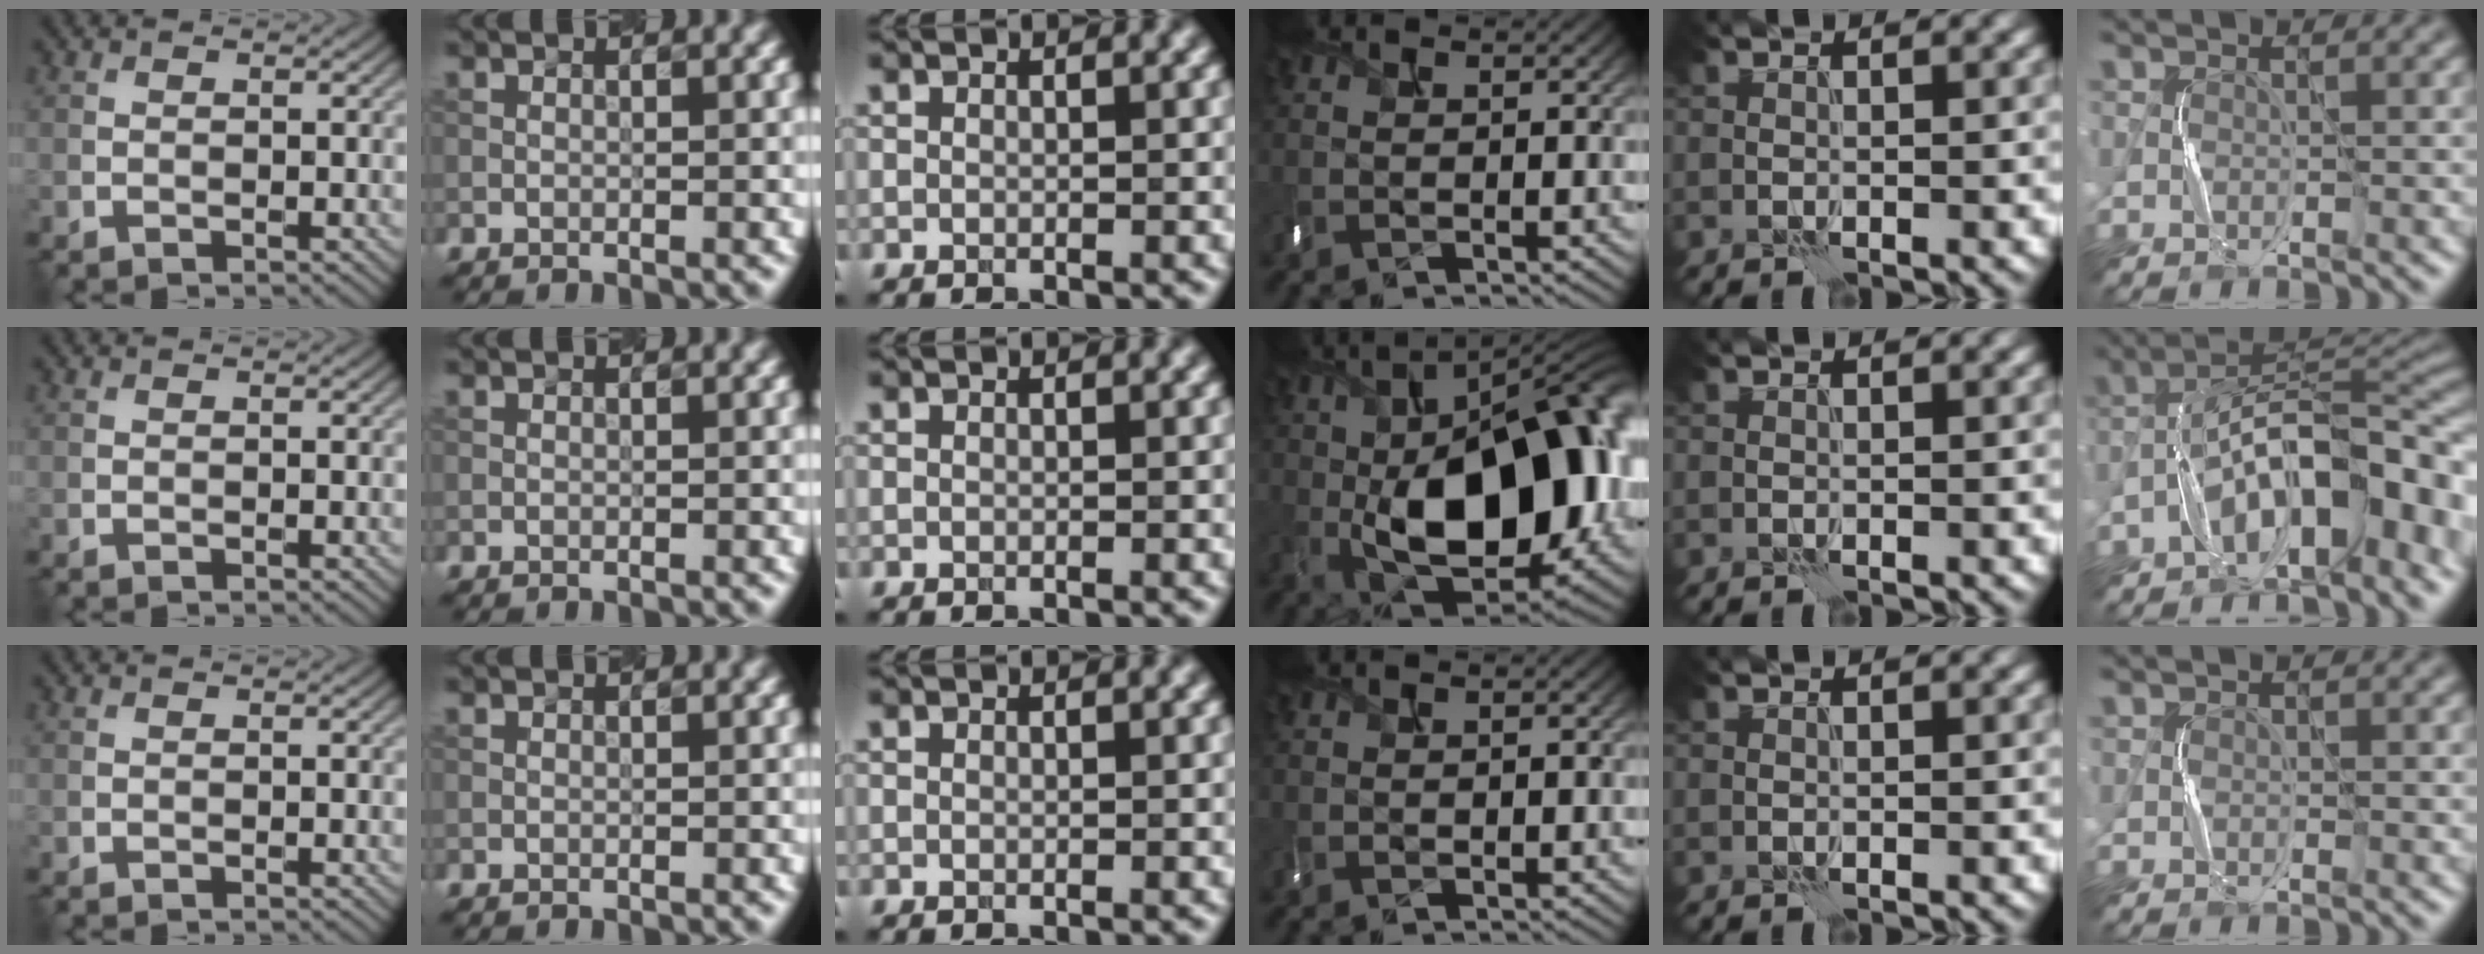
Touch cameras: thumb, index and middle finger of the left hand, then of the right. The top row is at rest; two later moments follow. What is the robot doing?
{"motion": "shake", "object": "handbell"}